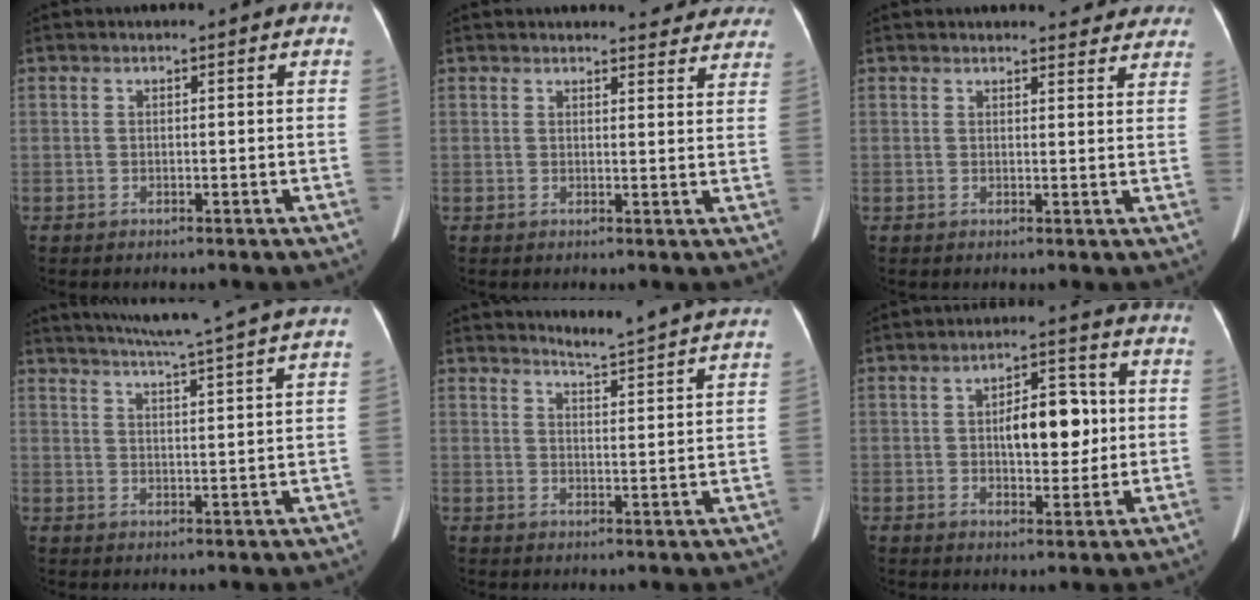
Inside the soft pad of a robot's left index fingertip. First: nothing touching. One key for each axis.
{"total": 8.5, "fx": 8.1, "fy": 2.1, "fz": 1.6, "tx": 0.006, "ty": -0.011, "tz": 0.070}
{"total": 7.7, "fx": 7.2, "fy": 2.0, "fz": 1.9, "tx": -0.004, "ty": -0.002, "tz": 0.063}
{"total": 18.6, "fx": 16.4, "fy": -1.5, "fz": 8.5, "tx": -0.148, "ty": -0.016, "tz": 0.210}
{"total": 13.2, "fx": 12.9, "fy": -1.5, "fz": 2.7, "tx": -0.047, "ty": -0.056, "tz": 0.147}
{"total": 8.5, "fx": 0.5, "fy": 3.3, "fz": 7.8, "tx": -0.125, "ty": 0.014, "tz": 0.010}